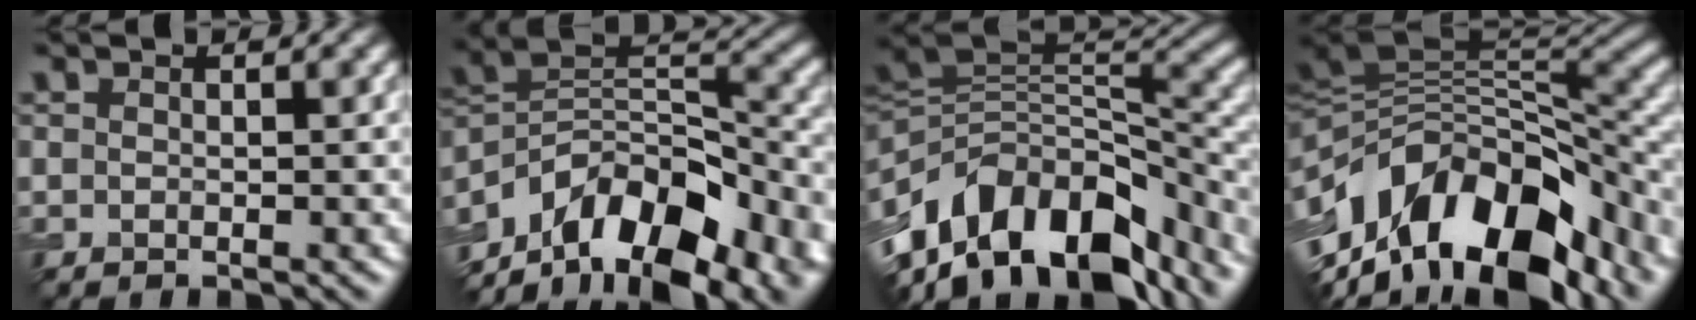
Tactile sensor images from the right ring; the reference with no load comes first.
{"total": 14.8, "force": [-10.3, 7.0, 8.0], "torque": [-0.151, 0.021, -0.169]}
{"total": 13.7, "force": [-6.9, 8.0, 8.7], "torque": [-0.165, 0.014, -0.115]}
{"total": 14.5, "force": [-6.1, 7.8, 10.6], "torque": [-0.189, 0.011, -0.095]}